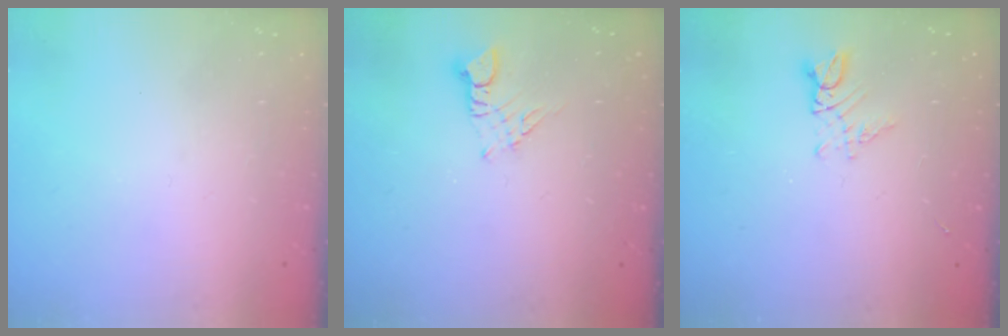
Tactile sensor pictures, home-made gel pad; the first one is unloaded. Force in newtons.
{"total": 2.5, "press": 2.5, "slide": 0.3}
{"total": 3.7, "press": 3.7, "slide": 0.5}